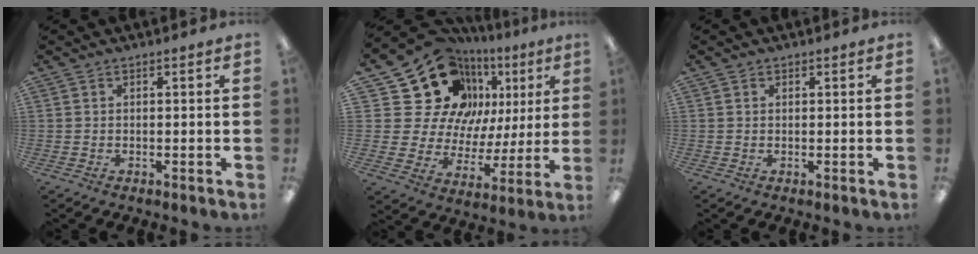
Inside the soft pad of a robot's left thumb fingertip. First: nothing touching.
{"total": 23.1, "force": [12.1, 16.3, 11.1], "torque": [-0.215, -0.073, 0.239]}
{"total": 0.6, "force": [0.3, 0.6, 0.1], "torque": [-0.003, 0.002, 0.005]}